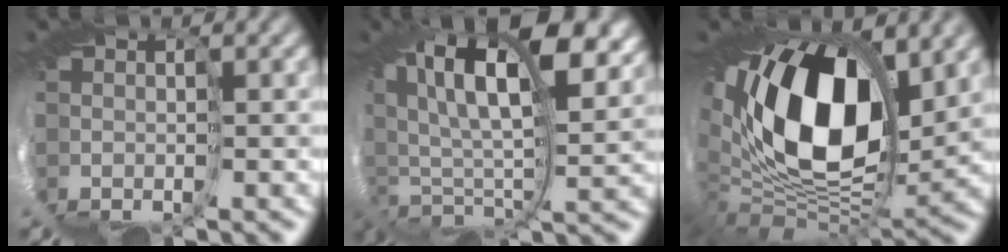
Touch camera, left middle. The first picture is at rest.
{"total": 13.5, "force": [9.1, 4.7, 8.7], "torque": [-0.183, 0.017, 0.167]}
{"total": 13.3, "force": [5.8, 6.1, 10.3], "torque": [-0.191, 0.013, 0.083]}